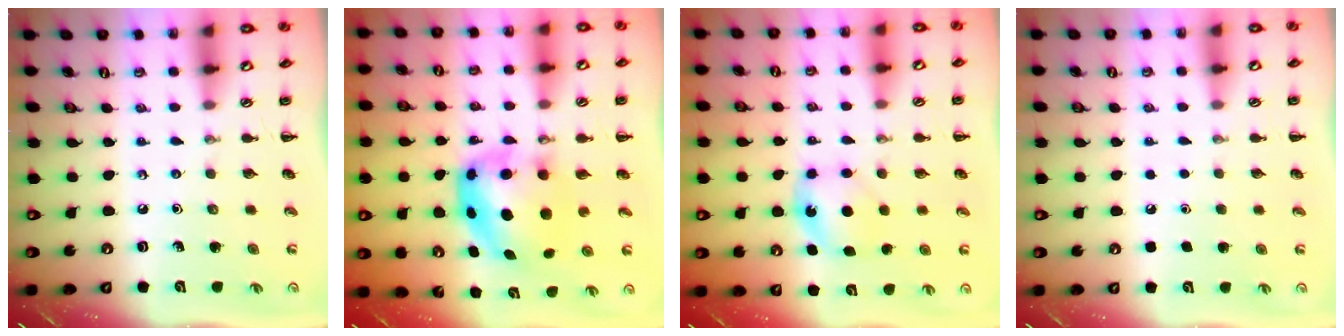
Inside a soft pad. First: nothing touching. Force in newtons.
{"total": 7.0, "press": 6.9, "slide": 1.3}
{"total": 6.3, "press": 6.1, "slide": 1.2}
{"total": 1.6, "press": 1.6, "slide": 0.1}